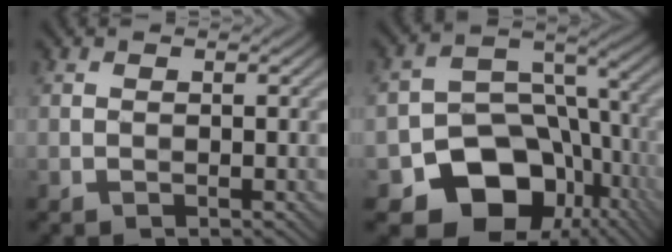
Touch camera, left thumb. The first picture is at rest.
{"total": 14.3, "force": [-6.4, 10.6, 7.2], "torque": [-0.123, -0.032, -0.105]}